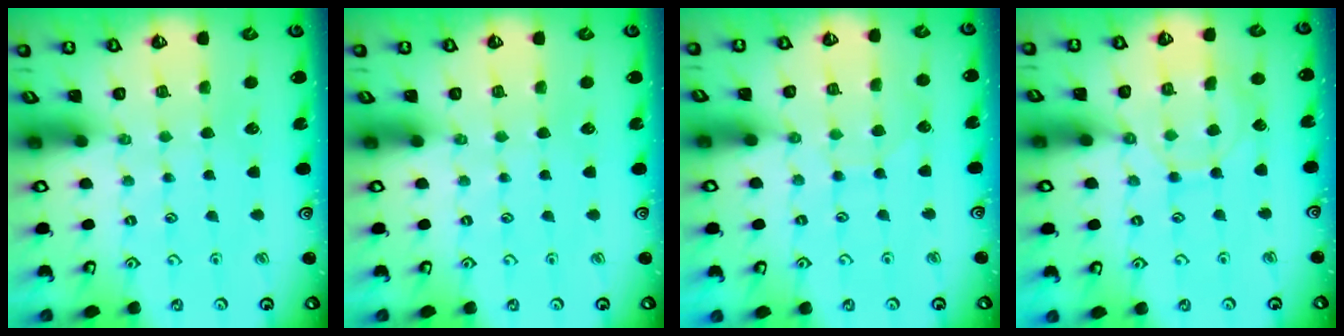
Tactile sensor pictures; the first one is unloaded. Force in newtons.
{"total": 0.0}
{"total": 4.2, "press": 4.2, "slide": 0.4}
{"total": 8.9, "press": 8.9, "slide": 1.2}